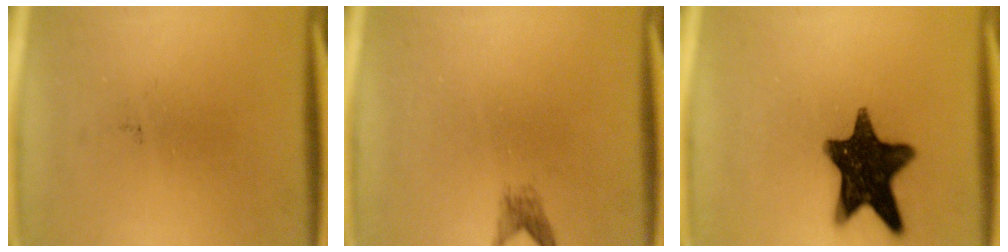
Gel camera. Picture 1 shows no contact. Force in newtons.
{"total": 1.5}
{"total": 15.3}